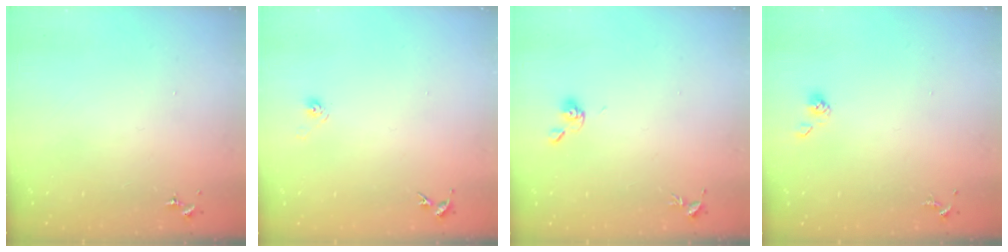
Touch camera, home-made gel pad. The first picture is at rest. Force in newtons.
{"total": 2.9, "press": 2.6, "slide": 1.4}
{"total": 5.6, "press": 5.6, "slide": 1.0}
{"total": 4.2, "press": 4.0, "slide": 1.1}